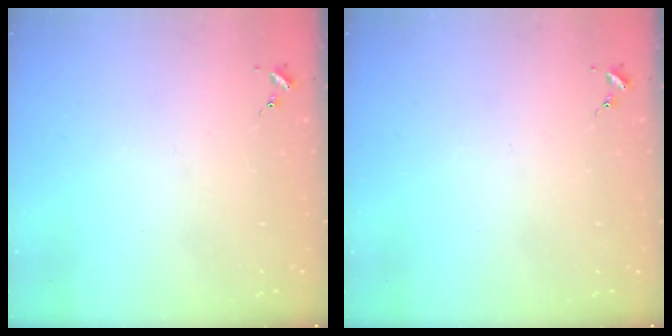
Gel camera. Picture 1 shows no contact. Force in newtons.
{"total": 0.0}